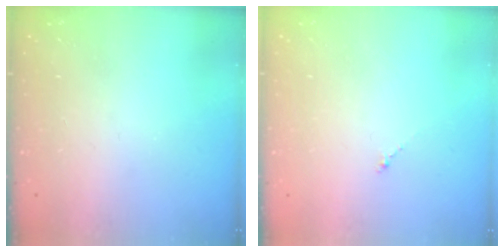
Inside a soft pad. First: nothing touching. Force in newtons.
{"total": 0.7, "press": 0.6, "slide": 0.4}